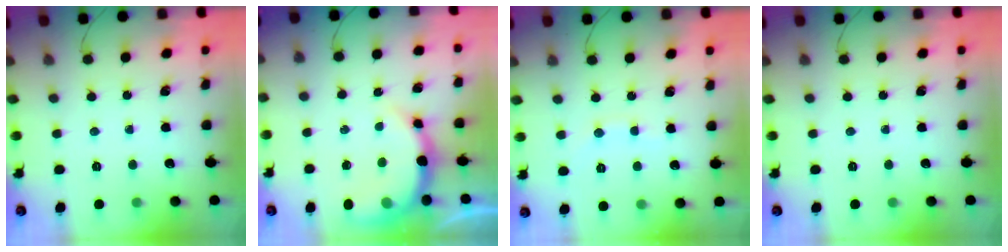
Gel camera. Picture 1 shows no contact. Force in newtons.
{"total": 9.8, "press": 9.6, "slide": 2.1}
{"total": 6.5, "press": 6.4, "slide": 1.3}
{"total": 0.0}